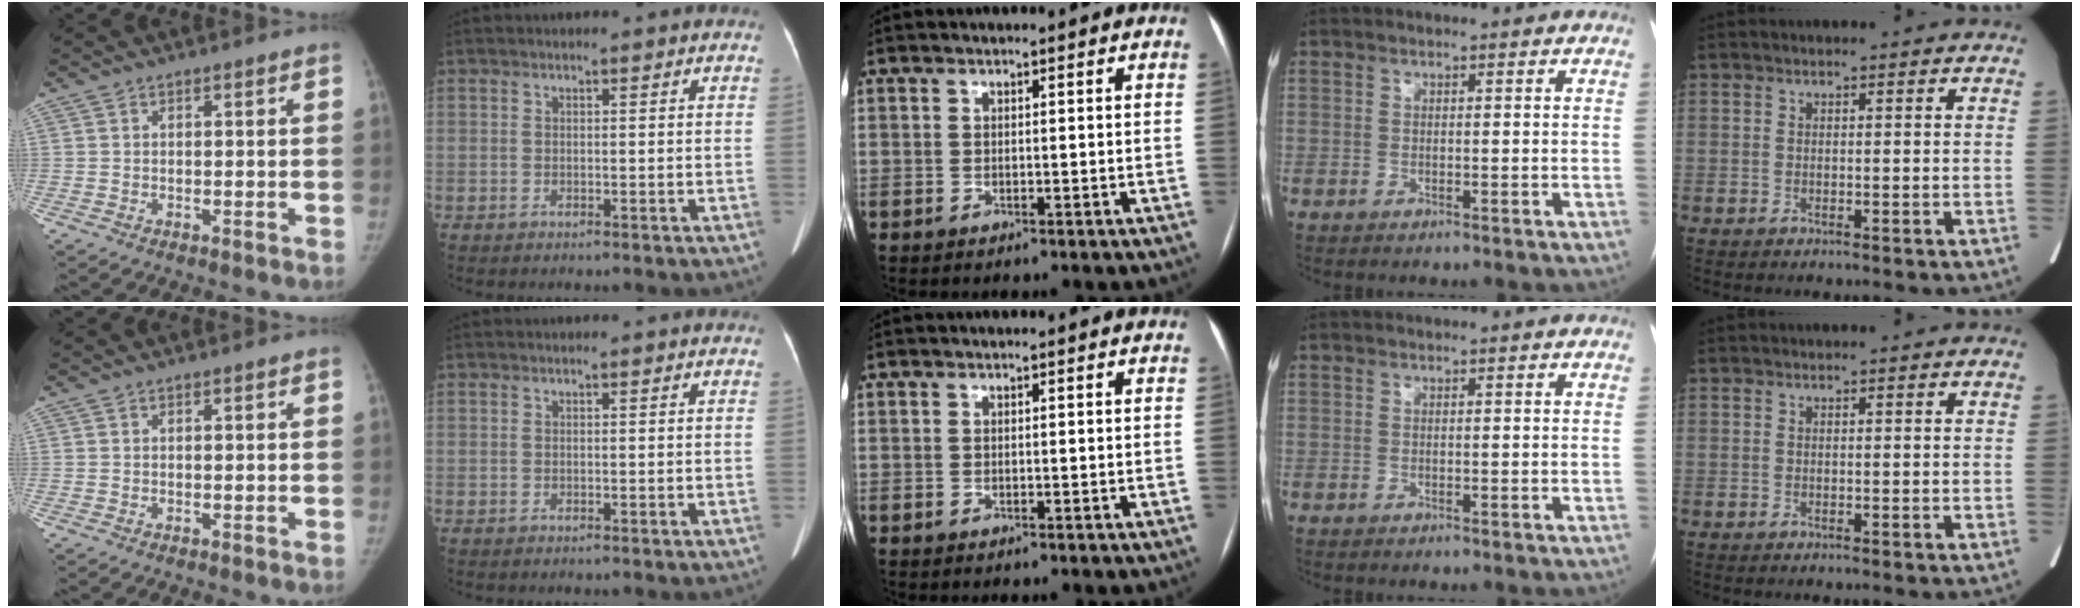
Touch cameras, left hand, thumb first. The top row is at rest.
{}